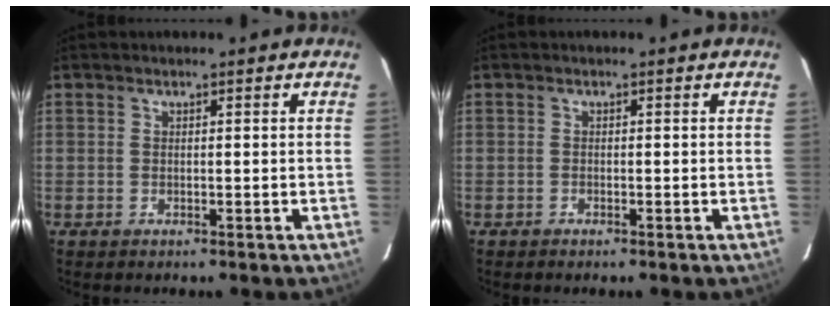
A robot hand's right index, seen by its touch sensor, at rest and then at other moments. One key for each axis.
{"total": 0.5, "fx": -0.5, "fy": 0.1, "fz": 0.2, "tx": -0.009, "ty": -0.001, "tz": -0.007}